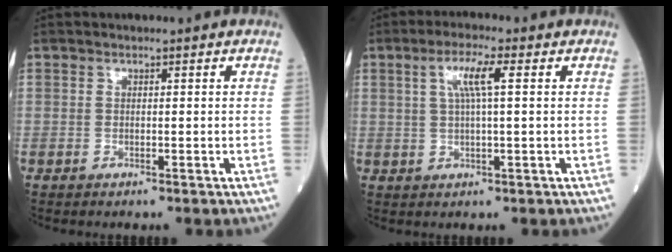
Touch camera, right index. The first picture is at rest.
{"total": 5.0, "force": [1.5, 0.1, 4.8], "torque": [-0.095, 0.009, 0.032]}